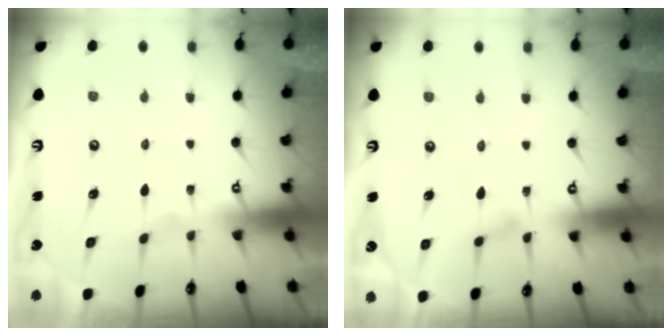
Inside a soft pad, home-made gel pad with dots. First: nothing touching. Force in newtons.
{"total": 4.0, "press": 3.9, "slide": 0.4}